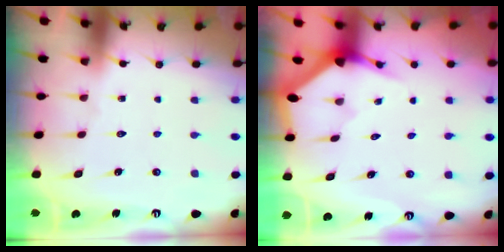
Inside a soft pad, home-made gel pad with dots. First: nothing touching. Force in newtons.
{"total": 3.5, "press": 3.5, "slide": 0.1}